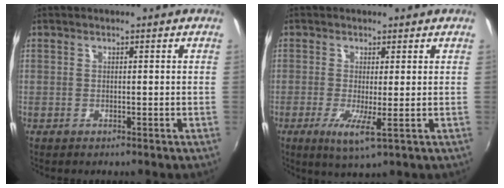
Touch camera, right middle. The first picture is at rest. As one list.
[{"total": 4.7, "force": [-0.9, 0.1, 4.6], "torque": [-0.094, -0.015, -0.018]}]